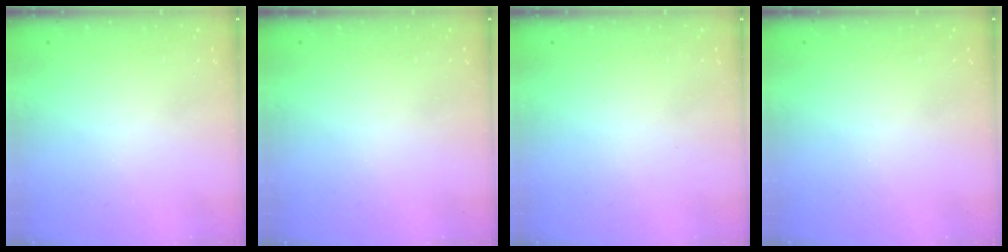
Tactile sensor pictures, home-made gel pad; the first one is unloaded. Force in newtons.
{"total": 0.0}
{"total": 1.7, "press": 1.6, "slide": 0.1}
{"total": 0.0}